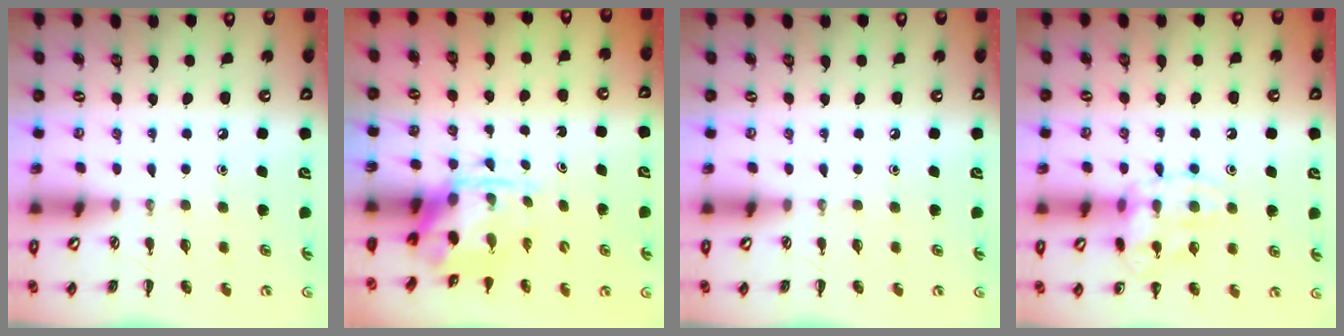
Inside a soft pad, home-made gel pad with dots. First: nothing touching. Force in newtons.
{"total": 3.8, "press": 3.7, "slide": 0.8}
{"total": 0.0}
{"total": 13.5, "press": 13.5, "slide": 0.9}